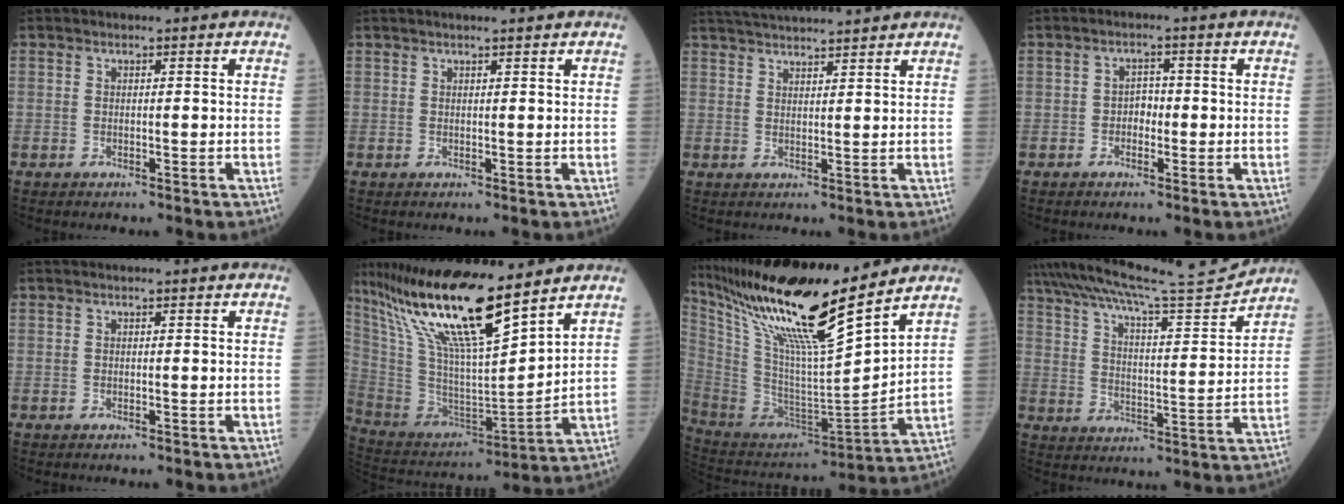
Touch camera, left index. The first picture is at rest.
{"total": 2.4, "force": [2.1, -0.1, 1.1], "torque": [-0.011, 0.016, 0.031]}
{"total": 10.1, "force": [9.4, 0.2, 3.6], "torque": [-0.068, 0.031, 0.144]}
{"total": 2.1, "force": [-0.5, 1.4, 1.4], "torque": [-0.016, 0.007, -0.011]}
{"total": 0.0}
{"total": 21.0, "force": [15.1, 2.5, 14.4], "torque": [-0.281, 0.002, 0.281]}
{"total": 22.4, "force": [16.9, 0.7, 14.6], "torque": [-0.274, -0.004, 0.313]}
{"total": 16.4, "force": [15.4, -1.1, 5.4], "torque": [-0.104, -0.027, 0.240]}